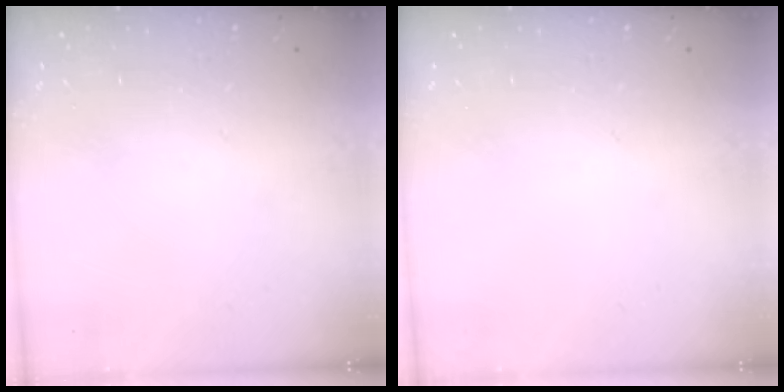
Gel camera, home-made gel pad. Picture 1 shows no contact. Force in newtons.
{"total": 0.0}